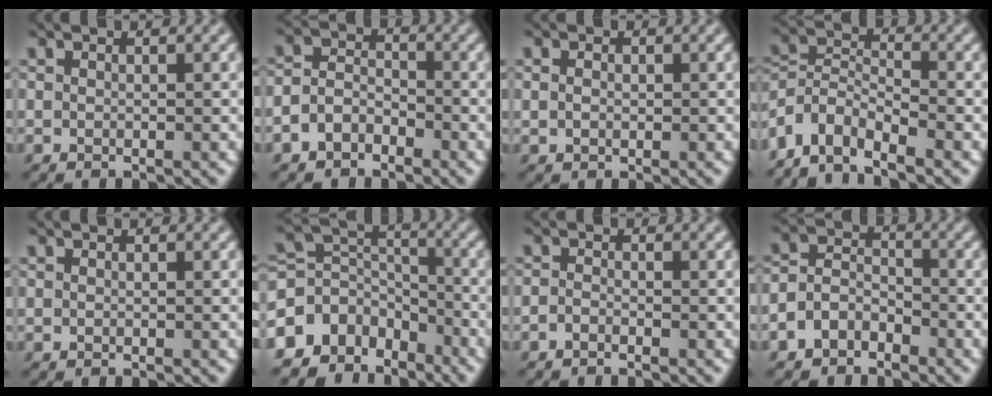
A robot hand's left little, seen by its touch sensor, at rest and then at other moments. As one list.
[{"total": 2.9, "force": [-1.7, 2.0, 1.3], "torque": [-0.028, 0.009, -0.037]}, {"total": 0.8, "force": [0.0, 0.7, 0.5], "torque": [-0.012, 0.002, -0.001]}, {"total": 4.9, "force": [-4.1, 1.9, 2.0], "torque": [-0.038, 0.002, -0.091]}, {"total": 0.0}, {"total": 7.6, "force": [-5.2, 5.0, 2.5], "torque": [-0.039, 0.019, -0.103]}, {"total": 0.9, "force": [-0.8, 0.2, 0.4], "torque": [-0.010, 0.002, -0.017]}, {"total": 3.3, "force": [-2.1, 2.2, 1.1], "torque": [-0.026, 0.009, -0.045]}]